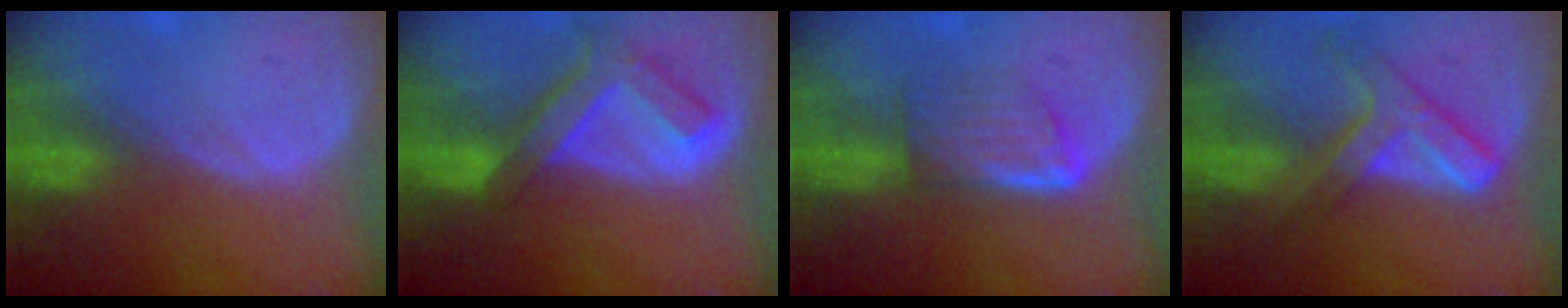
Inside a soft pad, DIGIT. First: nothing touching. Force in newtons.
{"total": 7.4, "press": 6.4, "slide": 3.7}
{"total": 5.7, "press": 5.1, "slide": 2.5}
{"total": 7.4, "press": 6.2, "slide": 4.1}